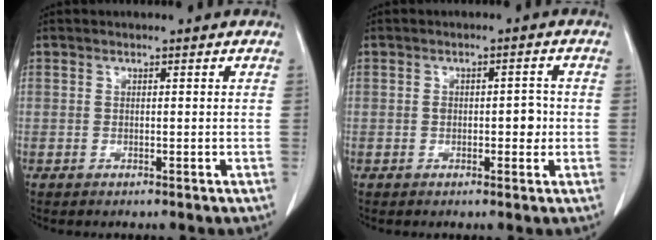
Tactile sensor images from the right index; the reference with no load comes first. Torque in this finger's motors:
{"motor_torque": [0.48, -0.30, 0.19, 0.05]}